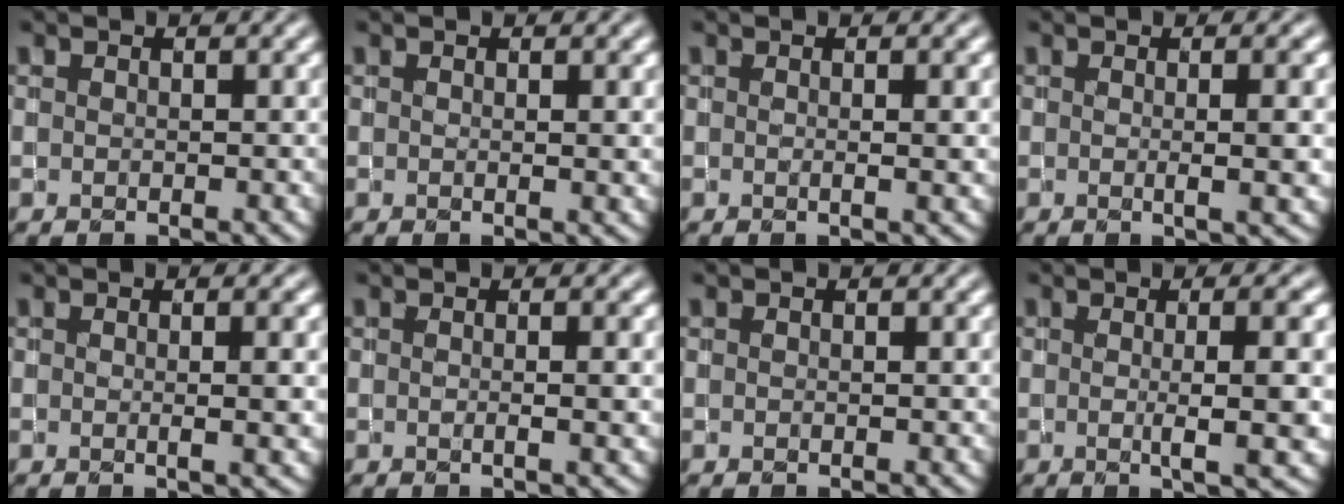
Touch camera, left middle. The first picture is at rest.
{"total": 1.4, "force": [0.4, 0.4, 1.2], "torque": [-0.009, 0.002, 0.006]}
{"total": 1.7, "force": [0.2, 0.5, 1.6], "torque": [-0.014, 0.002, 0.001]}
{"total": 4.7, "force": [0.4, 1.6, 4.4], "torque": [-0.036, 0.013, -0.006]}
{"total": 3.7, "force": [0.4, 1.3, 3.4], "torque": [-0.028, 0.010, -0.004]}
{"total": 2.4, "force": [0.0, 0.8, 2.3], "torque": [-0.018, 0.003, -0.006]}
{"total": 0.0}
{"total": 6.5, "force": [0.1, 1.5, 6.3], "torque": [-0.072, 0.005, -0.001]}